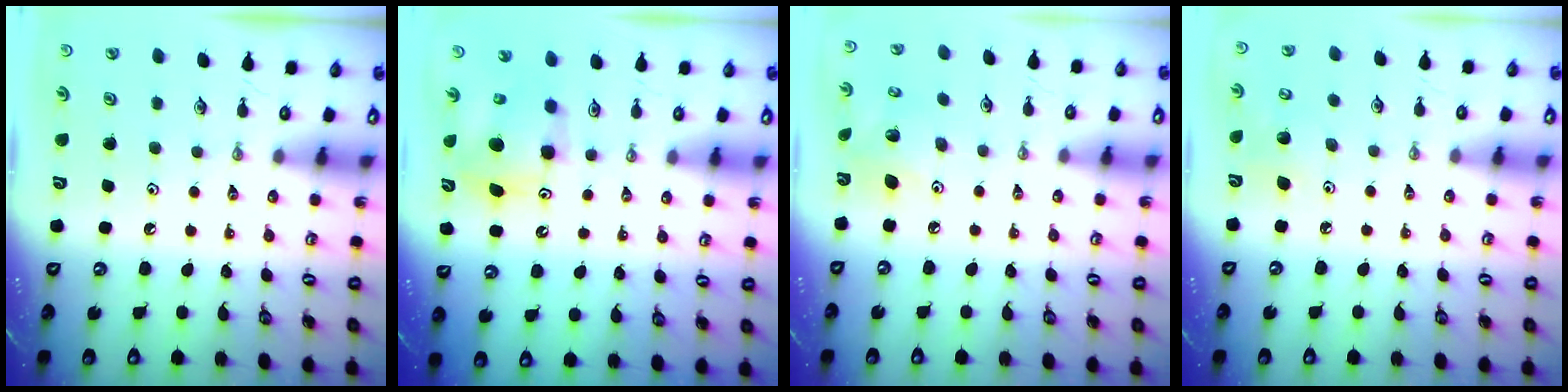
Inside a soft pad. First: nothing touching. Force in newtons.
{"total": 7.4, "press": 7.4, "slide": 0.4}
{"total": 9.0, "press": 9.0, "slide": 0.3}
{"total": 7.3, "press": 7.0, "slide": 2.0}